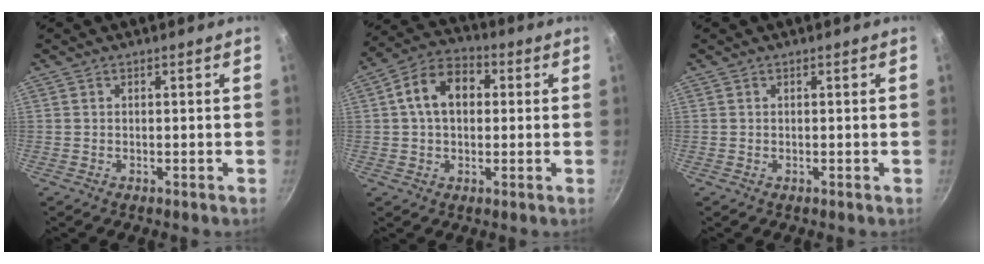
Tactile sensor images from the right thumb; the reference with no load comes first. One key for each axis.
{"total": 10.5, "fx": 1.6, "fy": 7.3, "fz": 7.3, "tx": -0.097, "ty": 0.025, "tz": 0.010}
{"total": 0.0}